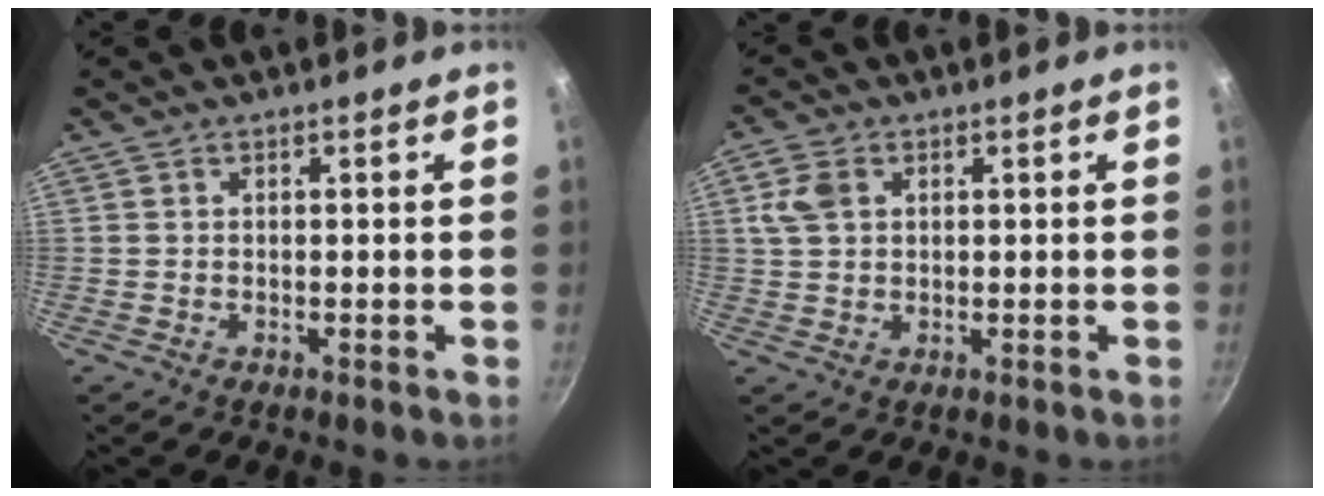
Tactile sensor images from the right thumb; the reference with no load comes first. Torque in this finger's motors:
{"motor_torque": [0.76, 0.62, 0.08, 0.17, 0.00]}